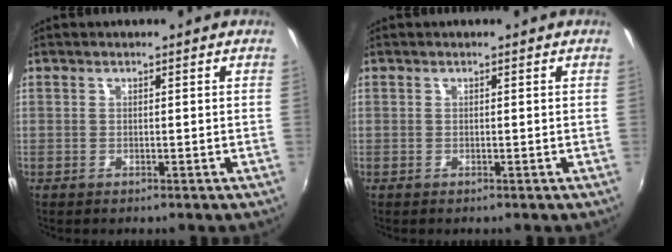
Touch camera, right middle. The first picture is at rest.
{"total": 0.0}